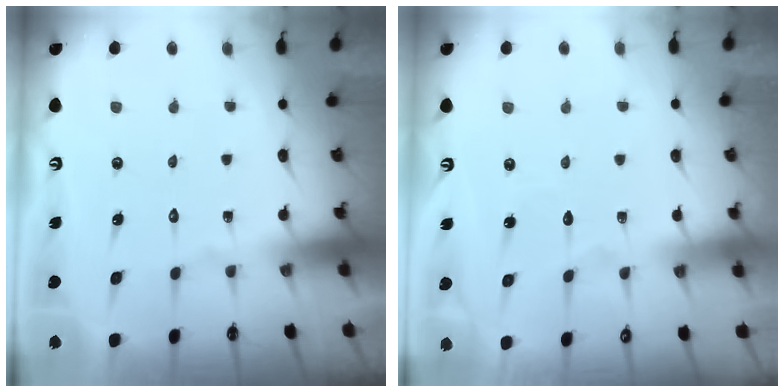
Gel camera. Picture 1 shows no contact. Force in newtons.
{"total": 2.8, "press": 2.8, "slide": 0.0}